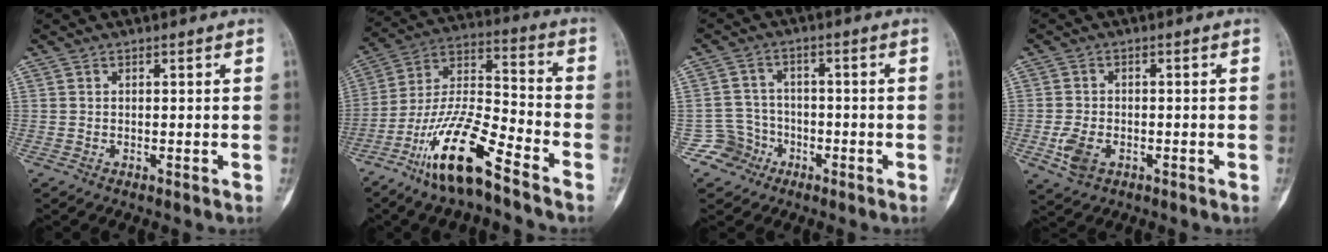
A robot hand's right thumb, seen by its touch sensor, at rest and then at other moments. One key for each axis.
{"total": 16.6, "fx": -10.6, "fy": 3.7, "fz": 12.2, "tx": -0.239, "ty": 0.067, "tz": -0.201}
{"total": 5.6, "fx": -3.0, "fy": 4.7, "fz": -0.1, "tx": 0.036, "ty": 0.026, "tz": -0.056}
{"total": 5.0, "fx": -1.8, "fy": 3.2, "fz": 3.4, "tx": -0.070, "ty": 0.002, "tz": -0.030}